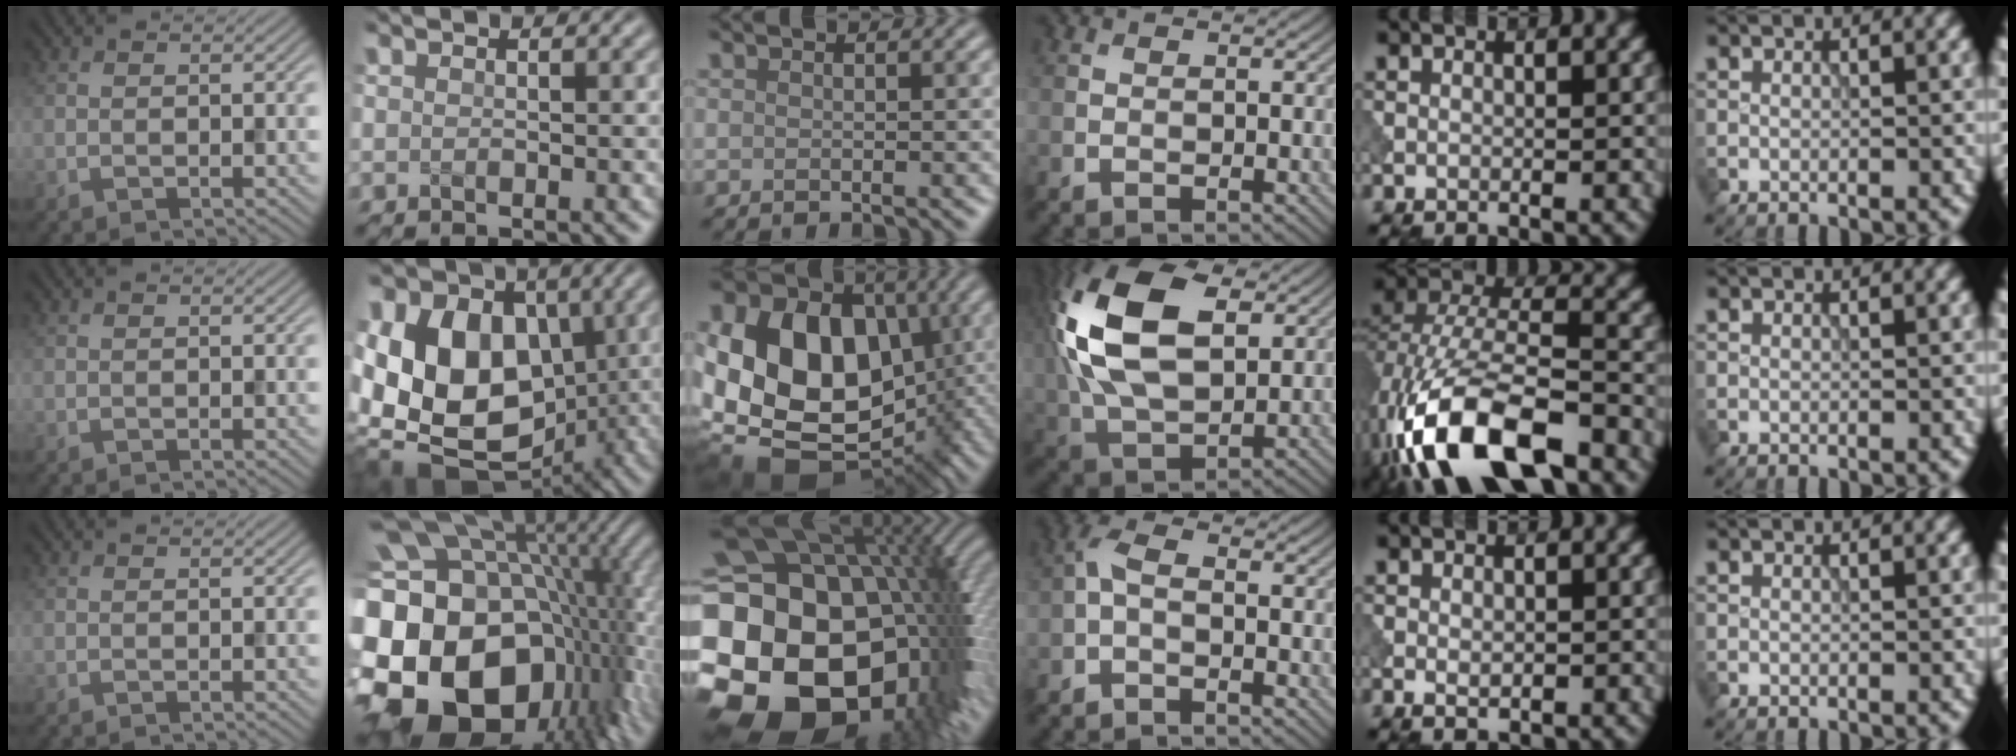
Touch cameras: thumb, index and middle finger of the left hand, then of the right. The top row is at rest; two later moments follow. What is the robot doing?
{"motion": "insert", "object": "peg toy"}